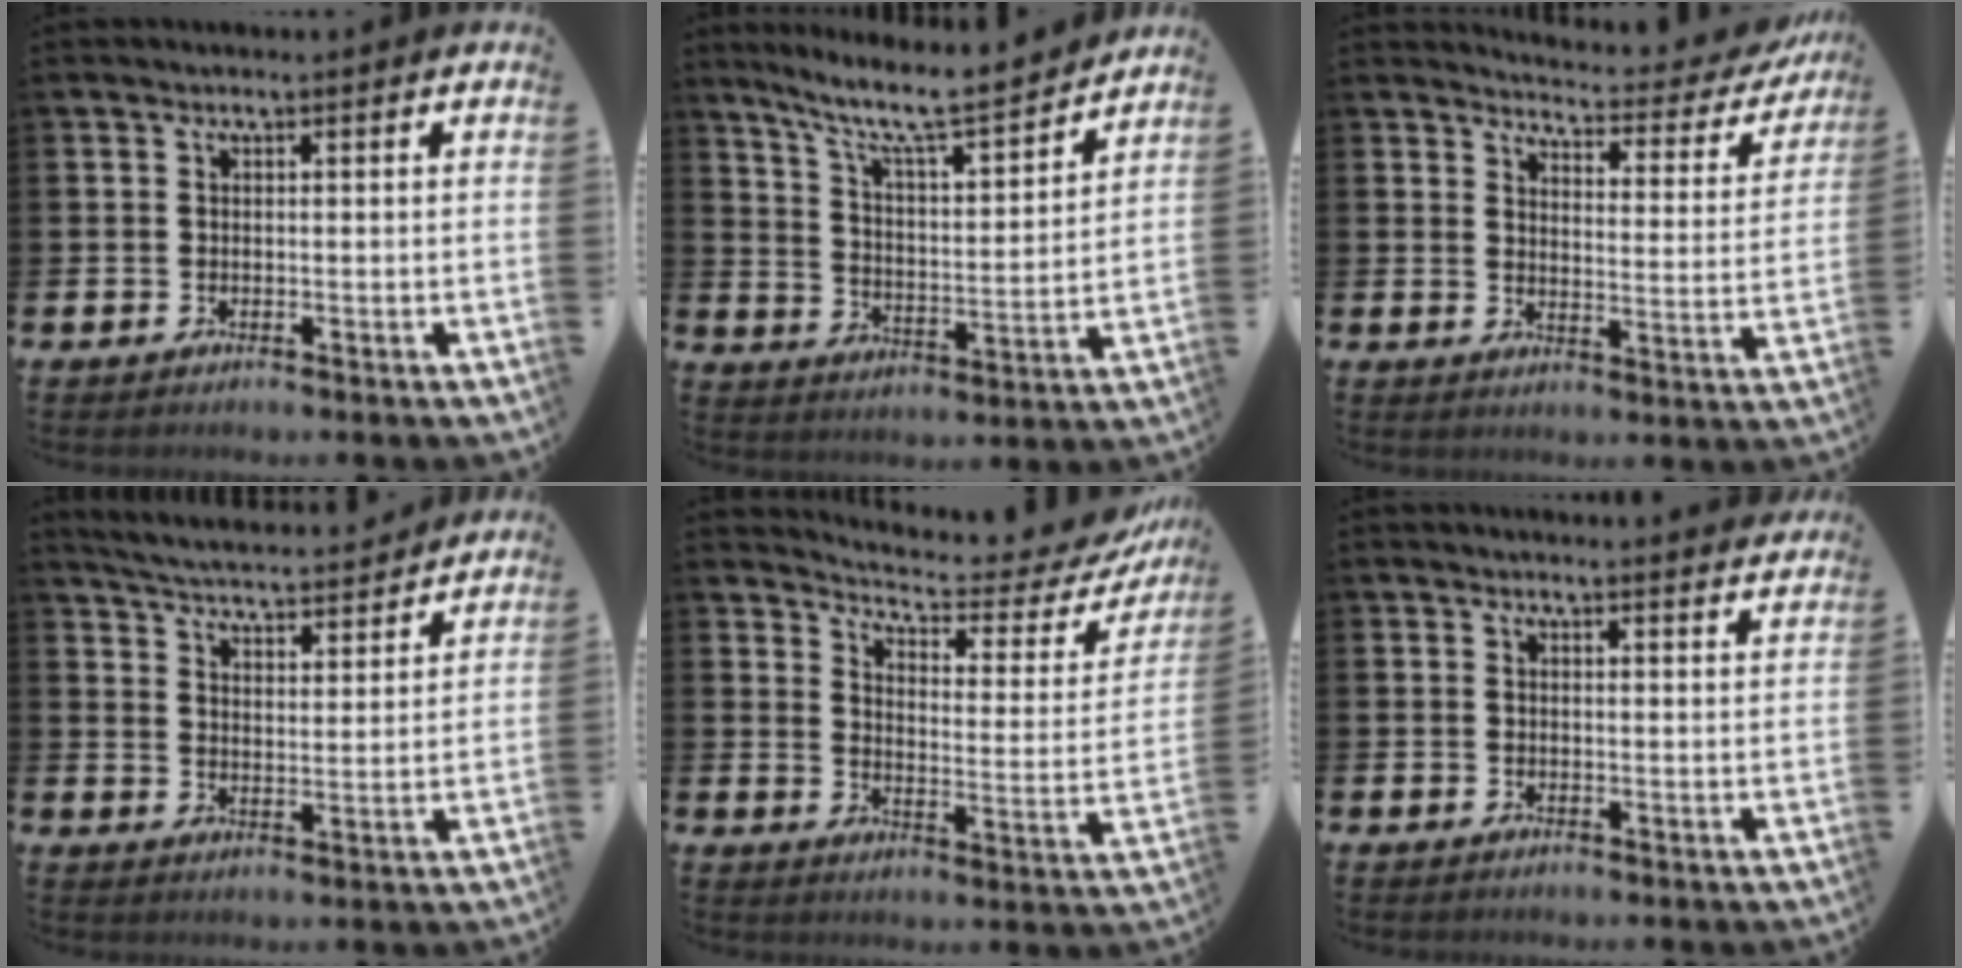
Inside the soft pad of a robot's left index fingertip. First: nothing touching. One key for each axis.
{"total": 8.7, "fx": 7.7, "fy": 0.8, "fz": 4.0, "tx": -0.102, "ty": -0.059, "tz": 0.126}
{"total": 4.5, "fx": 4.3, "fy": 0.7, "fz": 1.2, "tx": -0.034, "ty": -0.043, "tz": 0.065}
{"total": 5.1, "fx": 5.1, "fy": 0.4, "fz": 0.6, "tx": -0.036, "ty": -0.041, "tz": 0.086}
{"total": 5.4, "fx": 4.9, "fy": 0.8, "fz": 2.0, "tx": -0.051, "ty": -0.046, "tz": 0.074}
{"total": 2.1, "fx": 2.1, "fy": -0.1, "fz": -0.1, "tx": 0.009, "ty": -0.017, "tz": 0.036}